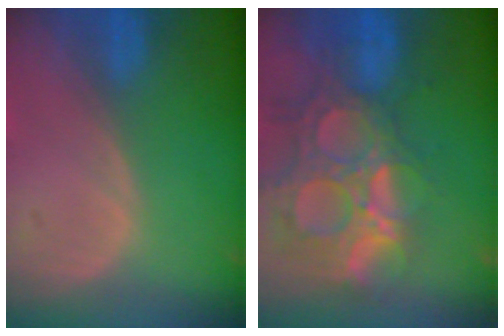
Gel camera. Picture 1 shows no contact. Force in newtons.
{"total": 14.3, "press": 11.9, "slide": 7.8}